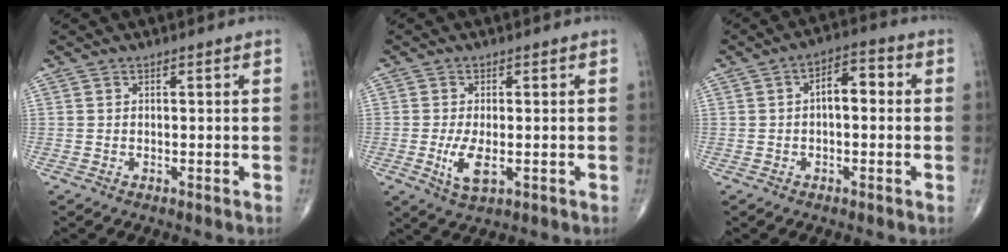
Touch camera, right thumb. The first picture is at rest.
{"total": 5.2, "force": [-1.1, 2.1, 4.6], "torque": [-0.090, -0.011, -0.017]}
{"total": 5.7, "force": [0.2, 3.0, 4.8], "torque": [-0.059, 0.024, -0.007]}